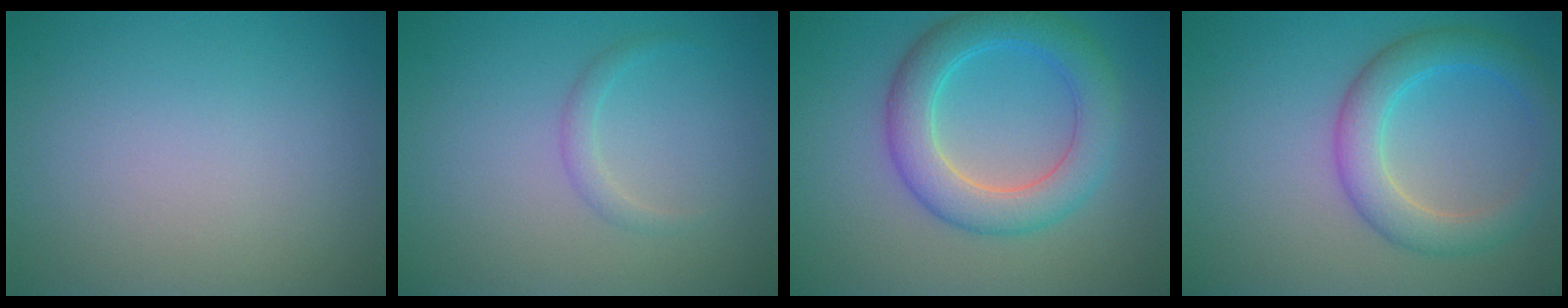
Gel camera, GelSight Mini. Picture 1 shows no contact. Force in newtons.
{"total": 1.1, "press": 1.1, "slide": 0.1}
{"total": 5.8, "press": 5.8, "slide": 0.1}
{"total": 4.5, "press": 4.4, "slide": 0.3}